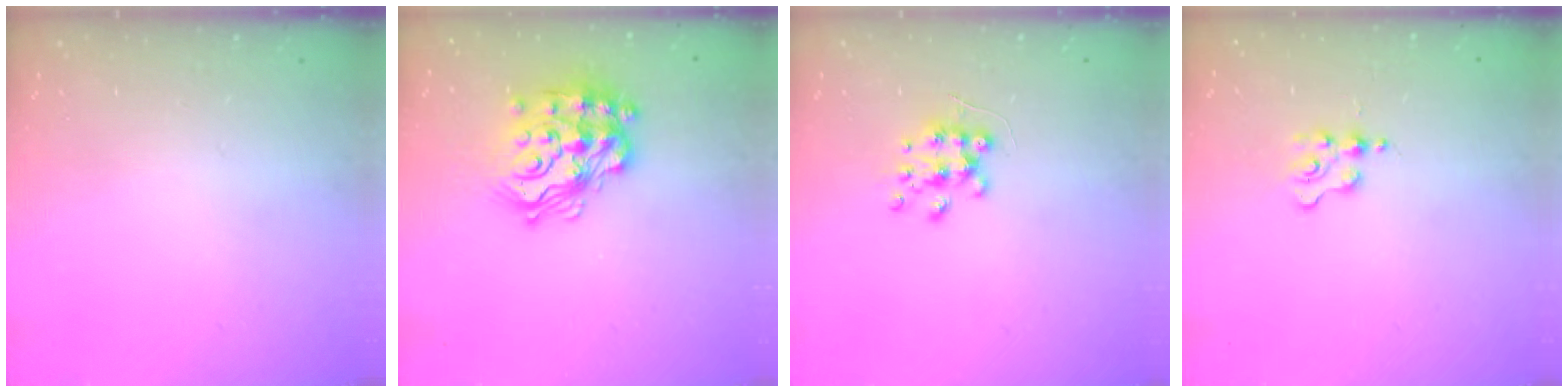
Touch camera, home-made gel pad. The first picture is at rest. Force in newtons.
{"total": 18.7, "press": 18.7, "slide": 1.2}
{"total": 7.6, "press": 7.5, "slide": 0.8}
{"total": 1.3, "press": 1.3, "slide": 0.2}